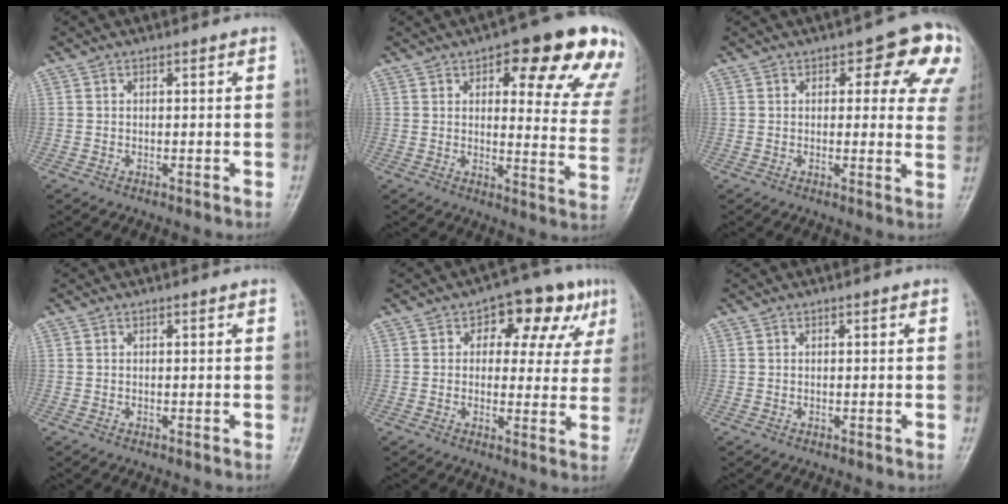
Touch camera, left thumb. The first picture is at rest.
{"total": 19.9, "force": [11.0, 6.9, 15.0], "torque": [-0.136, -0.036, 0.125]}
{"total": 11.9, "force": [5.4, 5.9, 8.8], "torque": [-0.045, -0.018, 0.048]}
{"total": 0.0}
{"total": 11.2, "force": [4.4, 6.8, 7.7], "torque": [-0.045, 0.008, 0.051]}
{"total": 0.0}